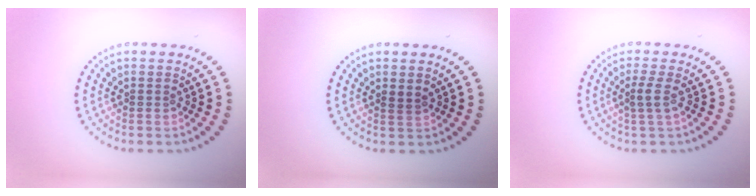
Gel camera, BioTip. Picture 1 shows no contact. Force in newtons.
{"total": 0.8, "press": 0.7, "slide": 0.4}
{"total": 1.5, "press": 1.1, "slide": 1.1}